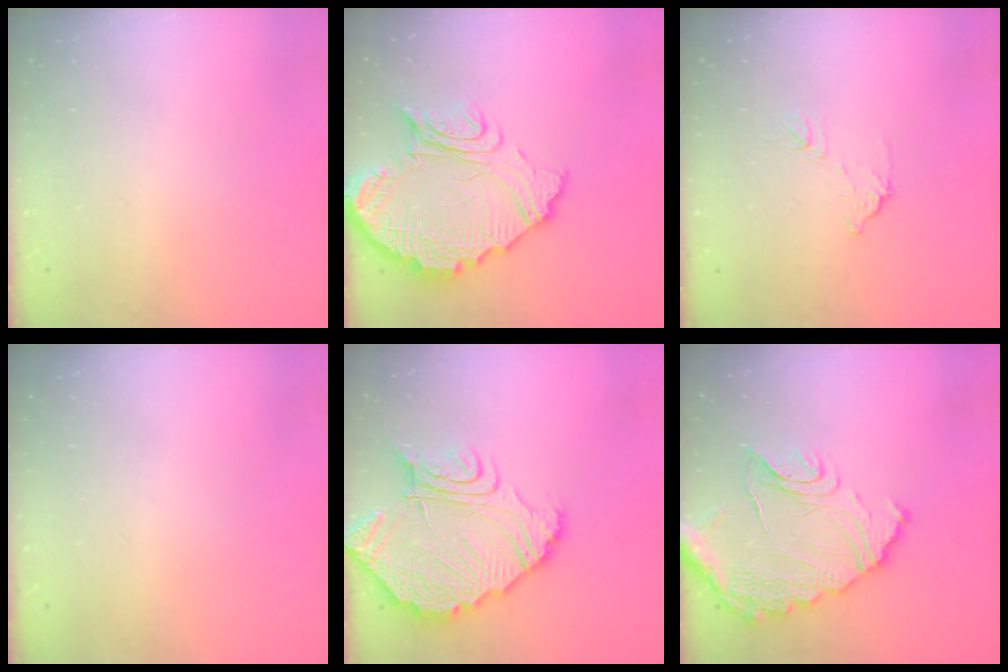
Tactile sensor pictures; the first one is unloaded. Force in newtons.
{"total": 15.7, "press": 15.7, "slide": 1.0}
{"total": 7.0, "press": 7.0, "slide": 0.3}
{"total": 0.0}
{"total": 16.0, "press": 16.0, "slide": 1.3}
{"total": 15.0, "press": 15.0, "slide": 0.5}